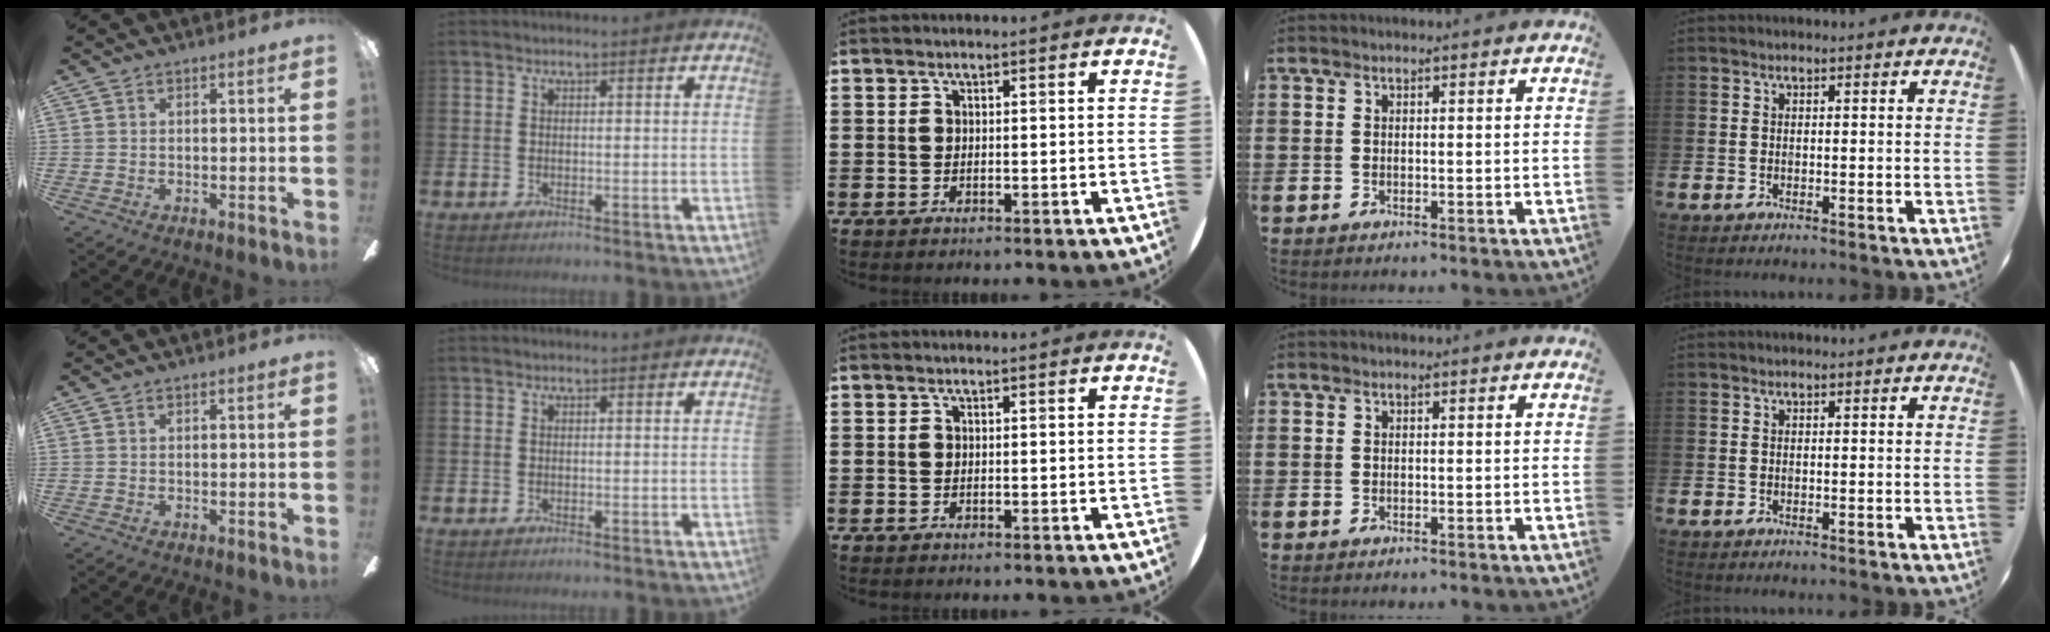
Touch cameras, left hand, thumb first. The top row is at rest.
{}